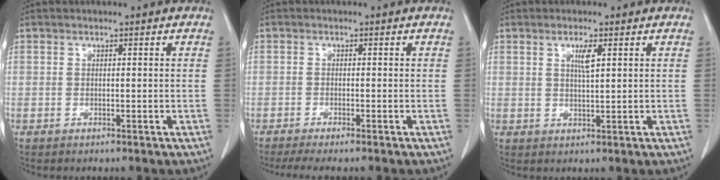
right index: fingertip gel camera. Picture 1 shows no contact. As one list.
[{"total": 5.2, "force": [-4.4, 0.1, 2.8], "torque": [-0.035, -0.010, -0.069]}, {"total": 2.7, "force": [1.1, 0.2, 2.4], "torque": [-0.047, -0.002, 0.021]}]